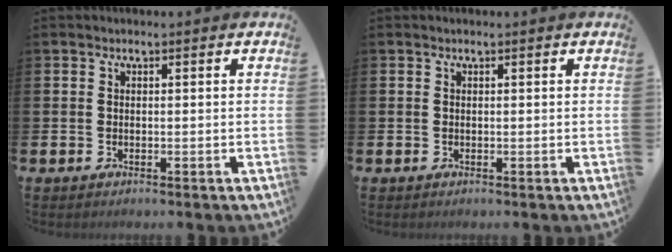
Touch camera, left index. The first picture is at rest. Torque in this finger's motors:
{"motor_torque": [-0.32, -1.18, -0.01, 0.01]}